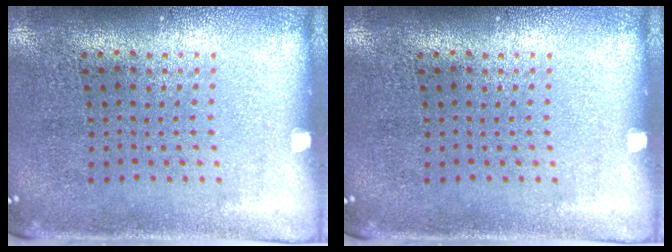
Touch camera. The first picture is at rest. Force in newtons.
{"total": 0.0}